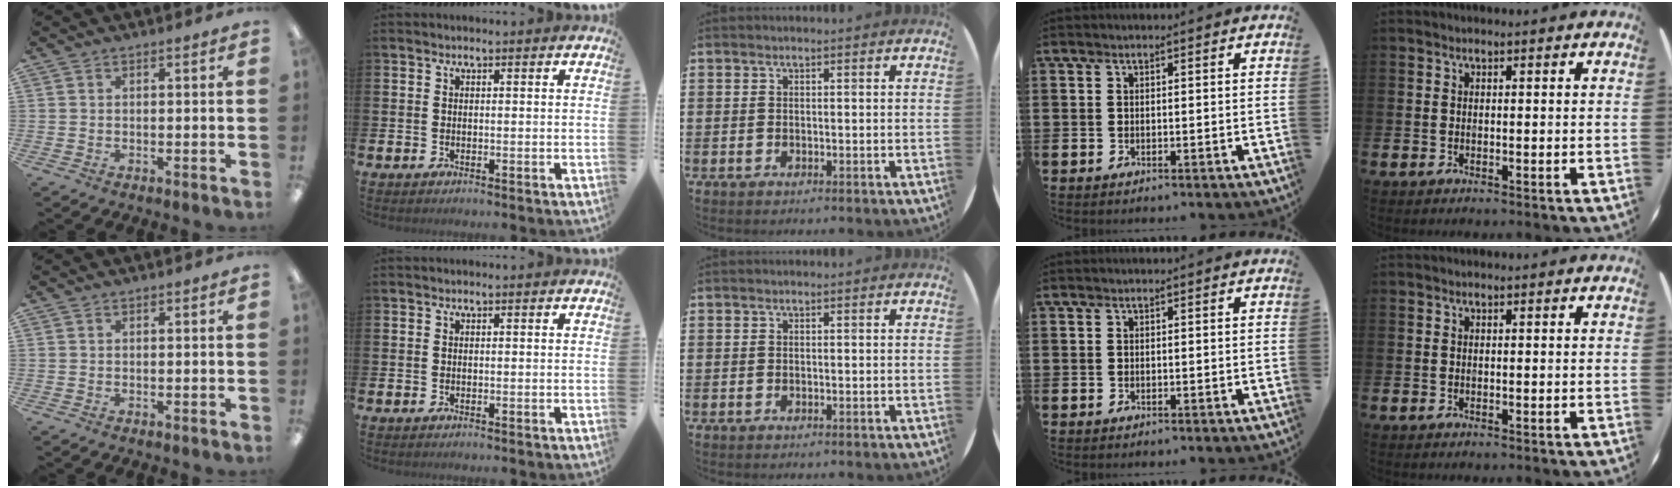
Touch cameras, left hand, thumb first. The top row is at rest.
{}